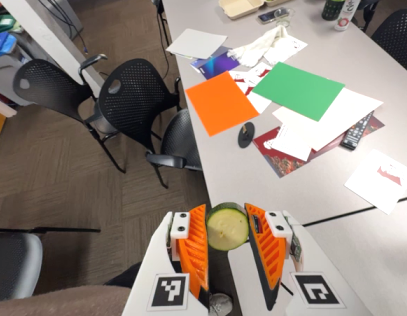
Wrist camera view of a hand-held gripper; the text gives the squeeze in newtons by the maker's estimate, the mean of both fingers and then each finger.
{"total": 10.3, "left": 10.6, "right": 10.1}